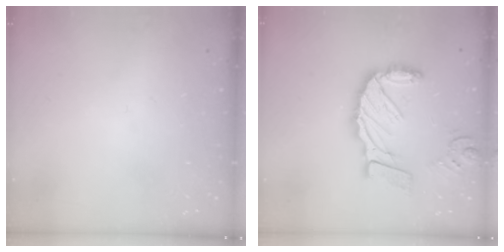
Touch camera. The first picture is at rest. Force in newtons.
{"total": 17.2, "press": 17.0, "slide": 2.1}